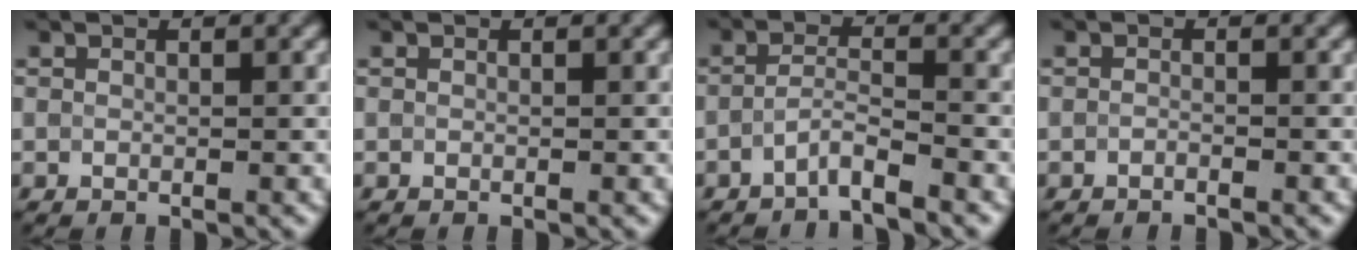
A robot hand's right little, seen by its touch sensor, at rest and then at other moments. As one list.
[{"total": 0.0}, {"total": 2.4, "force": [-1.9, 0.3, 1.5], "torque": [-0.027, 0.003, -0.043]}, {"total": 0.6, "force": [-0.5, 0.1, 0.2], "torque": [-0.003, -0.001, -0.010]}]